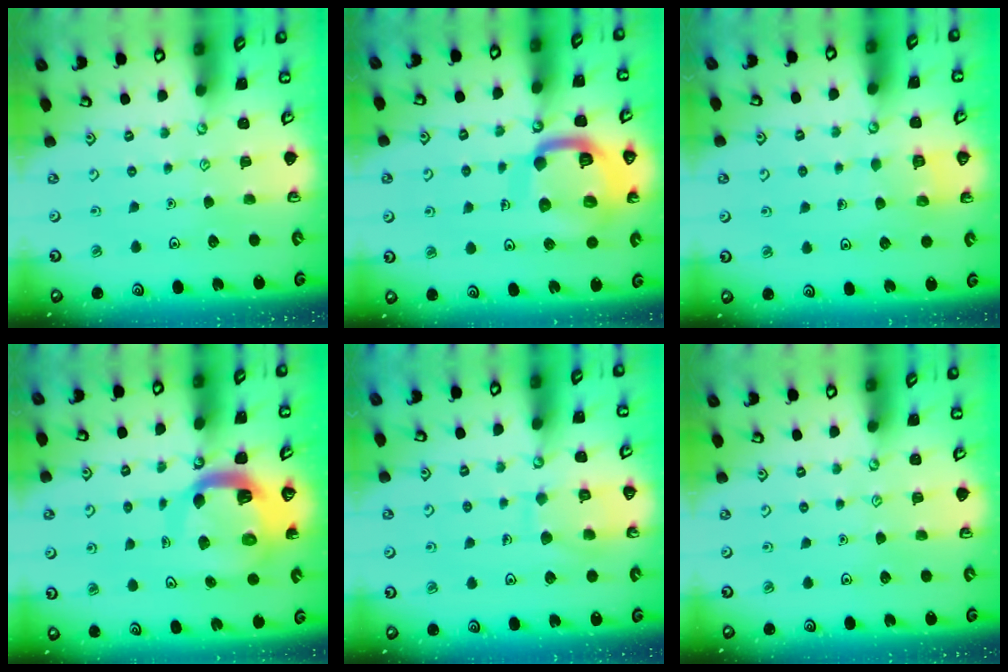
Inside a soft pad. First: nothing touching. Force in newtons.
{"total": 18.2, "press": 18.1, "slide": 2.0}
{"total": 2.6, "press": 2.6, "slide": 0.1}
{"total": 10.7, "press": 10.6, "slide": 1.3}
{"total": 9.8, "press": 9.8, "slide": 1.0}
{"total": 0.0}